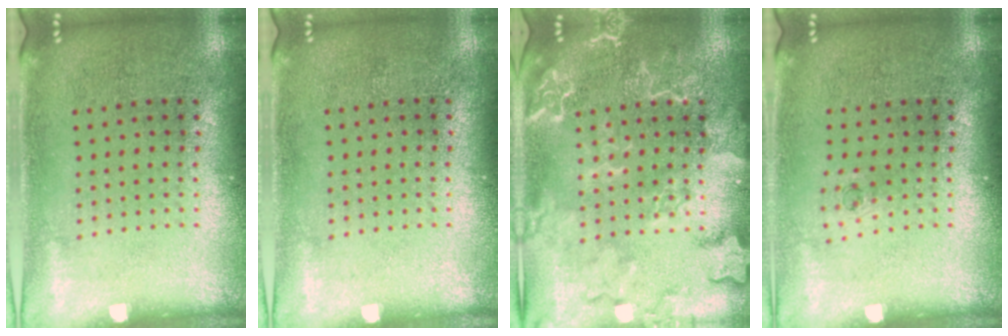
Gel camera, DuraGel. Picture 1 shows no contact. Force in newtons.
{"total": 0.0}
{"total": 2.3, "press": 2.3, "slide": 0.2}
{"total": 0.5, "press": 0.2, "slide": 0.4}